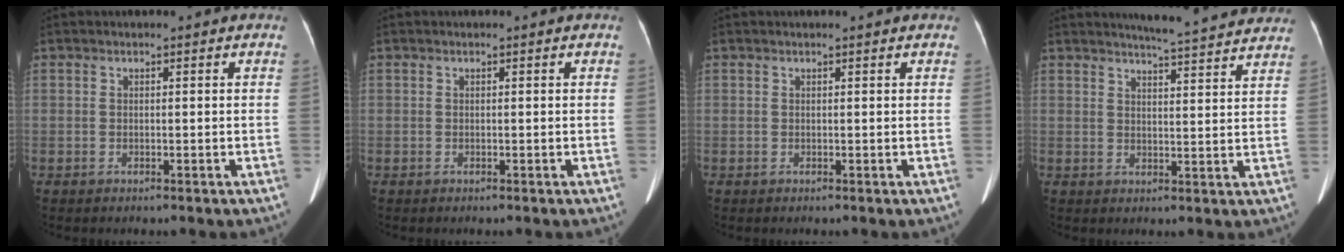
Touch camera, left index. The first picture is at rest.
{"total": 0.0}
{"total": 0.7, "force": [0.6, 0.1, 0.3], "torque": [-0.008, 0.007, 0.009]}
{"total": 12.6, "force": [11.9, 0.4, 4.0], "torque": [-0.052, -0.009, 0.135]}